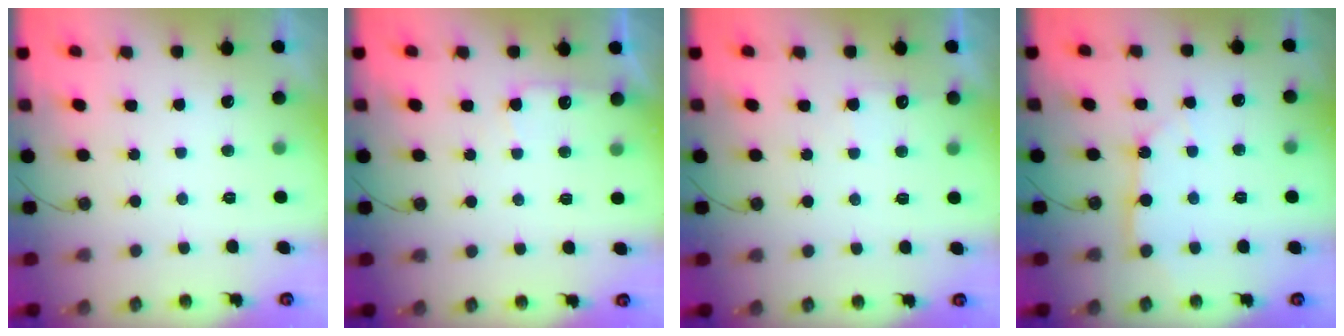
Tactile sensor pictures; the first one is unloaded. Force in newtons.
{"total": 7.1, "press": 7.1, "slide": 0.8}
{"total": 5.4, "press": 5.4, "slide": 0.6}
{"total": 4.2, "press": 4.2, "slide": 0.5}